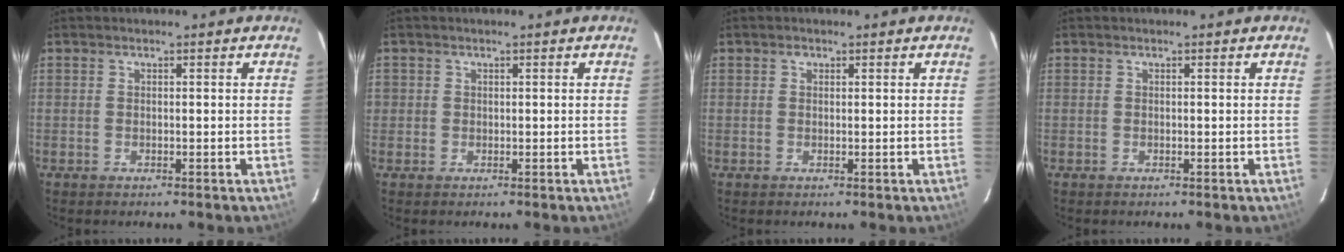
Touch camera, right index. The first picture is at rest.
{"total": 1.0, "force": [0.0, 1.0, 0.0], "torque": [0.001, 0.004, -0.001]}
{"total": 0.6, "force": [0.3, 0.5, 0.1], "torque": [-0.001, 0.004, 0.003]}
{"total": 0.0}